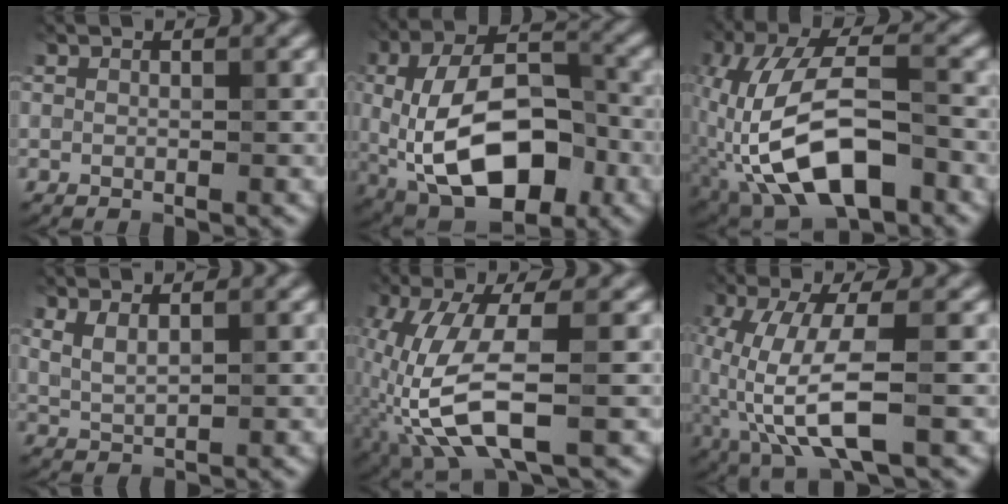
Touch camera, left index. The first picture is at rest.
{"total": 12.9, "force": [-2.5, 7.1, 10.4], "torque": [-0.178, -0.016, -0.043]}
{"total": 12.0, "force": [-4.9, 5.2, 9.7], "torque": [-0.189, 0.007, -0.095]}
{"total": 1.7, "force": [0.7, 0.6, 1.4], "torque": [-0.036, -0.004, 0.017]}
{"total": 8.2, "force": [-3.2, 2.6, 7.1], "torque": [-0.177, -0.002, -0.066]}
{"total": 6.9, "force": [-1.9, 1.9, 6.3], "torque": [-0.146, -0.003, -0.038]}